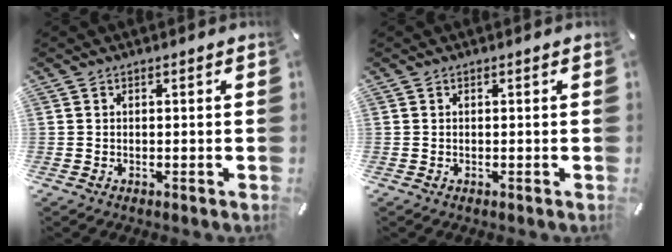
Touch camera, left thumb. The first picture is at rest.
{"total": 0.0}